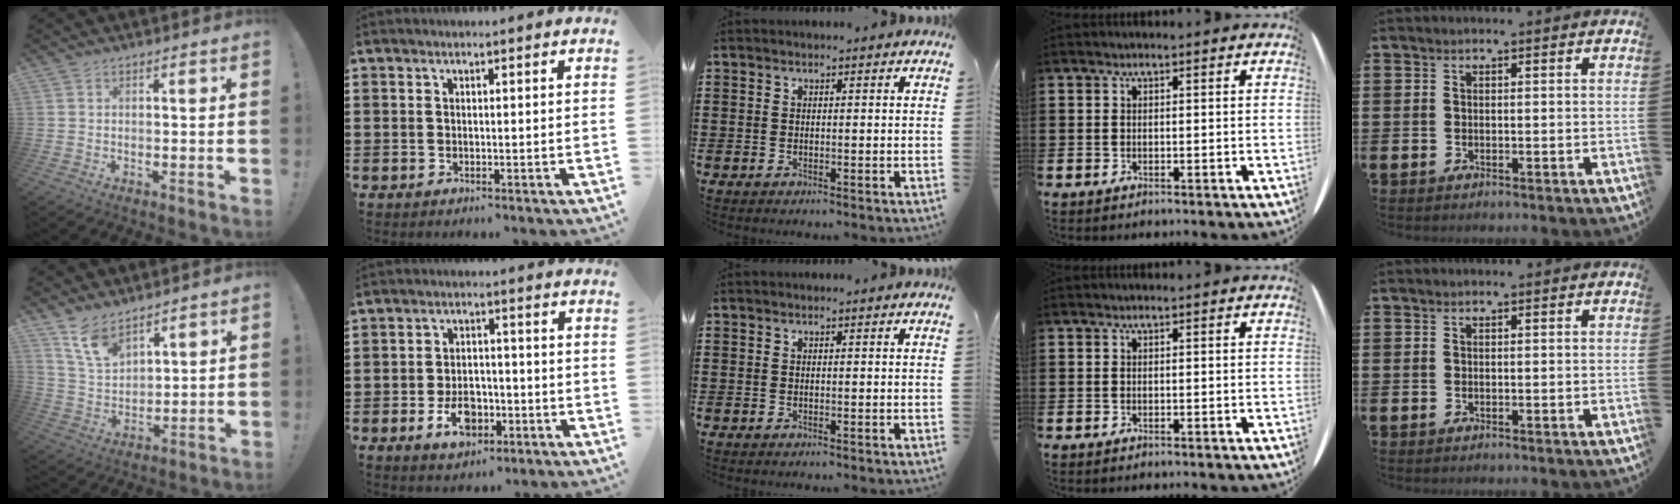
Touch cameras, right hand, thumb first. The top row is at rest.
{"thumb": {"total": 9.8, "force": [7.7, 4.8, 3.8], "torque": [-0.086, -0.044, 0.151]}, "index": {"total": 5.5, "force": [-2.2, 3.6, 3.5], "torque": [-0.052, 0.003, -0.043]}}